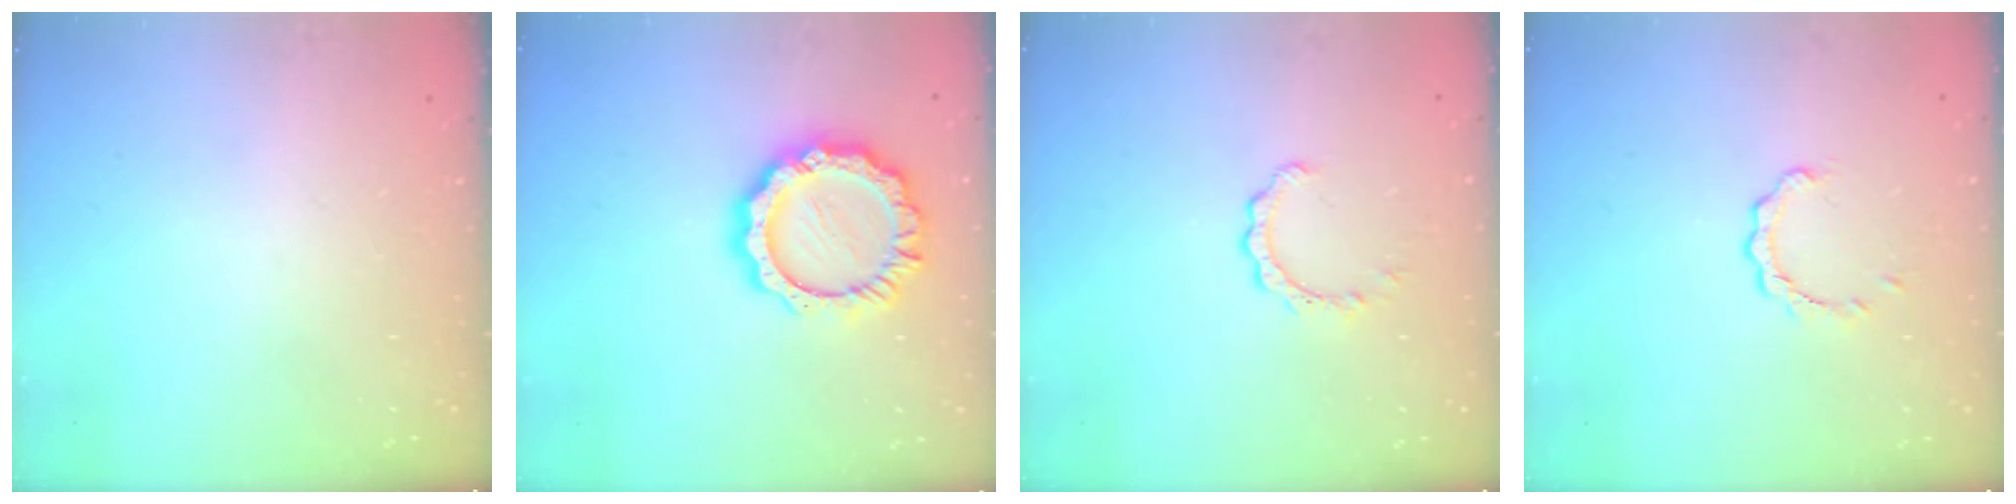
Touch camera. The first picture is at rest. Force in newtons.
{"total": 13.9, "press": 13.9, "slide": 1.3}
{"total": 2.7, "press": 2.7, "slide": 0.0}
{"total": 2.6, "press": 2.6, "slide": 0.3}